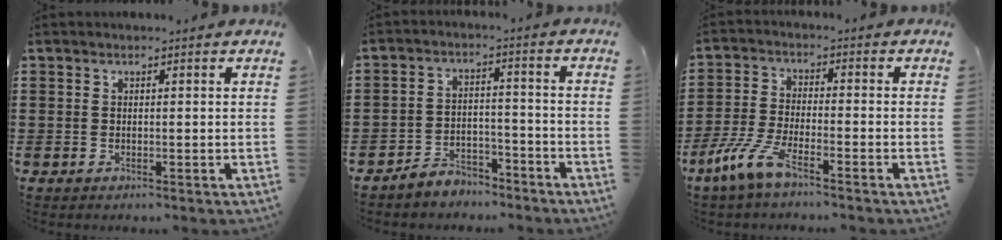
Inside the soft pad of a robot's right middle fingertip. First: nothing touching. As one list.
[{"total": 4.4, "force": [-4.2, 1.1, 0.1], "torque": [-0.006, 0.009, -0.089]}, {"total": 6.9, "force": [-5.1, 1.2, 4.4], "torque": [-0.111, -0.012, -0.103]}]